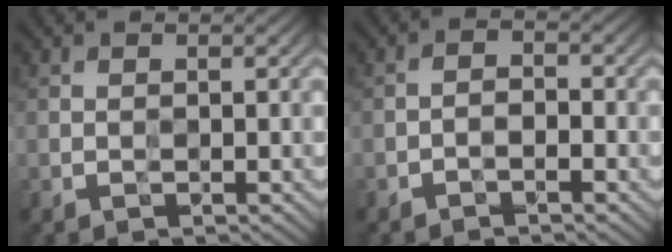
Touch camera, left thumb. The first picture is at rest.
{"total": 1.8, "force": [-1.3, 0.6, 1.2], "torque": [-0.021, 0.003, -0.028]}